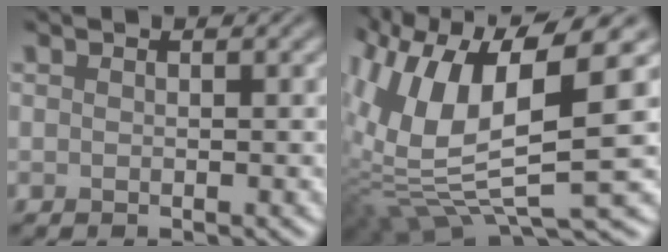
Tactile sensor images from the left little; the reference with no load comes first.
{"total": 13.4, "force": [2.0, 5.7, 11.9], "torque": [-0.270, -0.015, 0.044]}